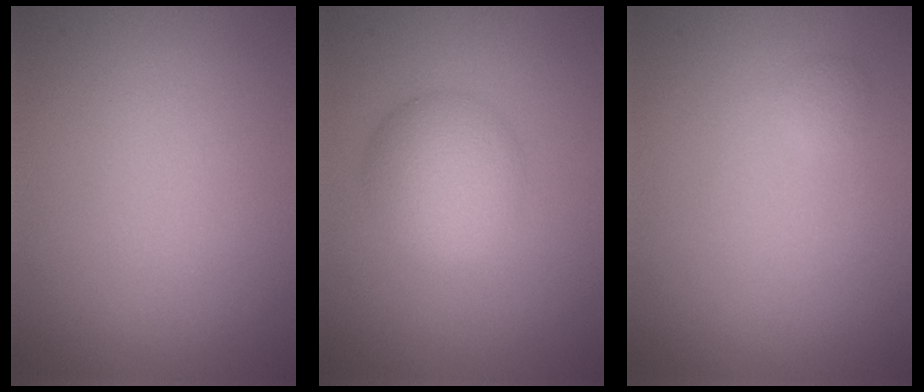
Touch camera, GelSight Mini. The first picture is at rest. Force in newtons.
{"total": 4.3, "press": 4.3, "slide": 0.0}
{"total": 0.6, "press": 0.6, "slide": 0.0}